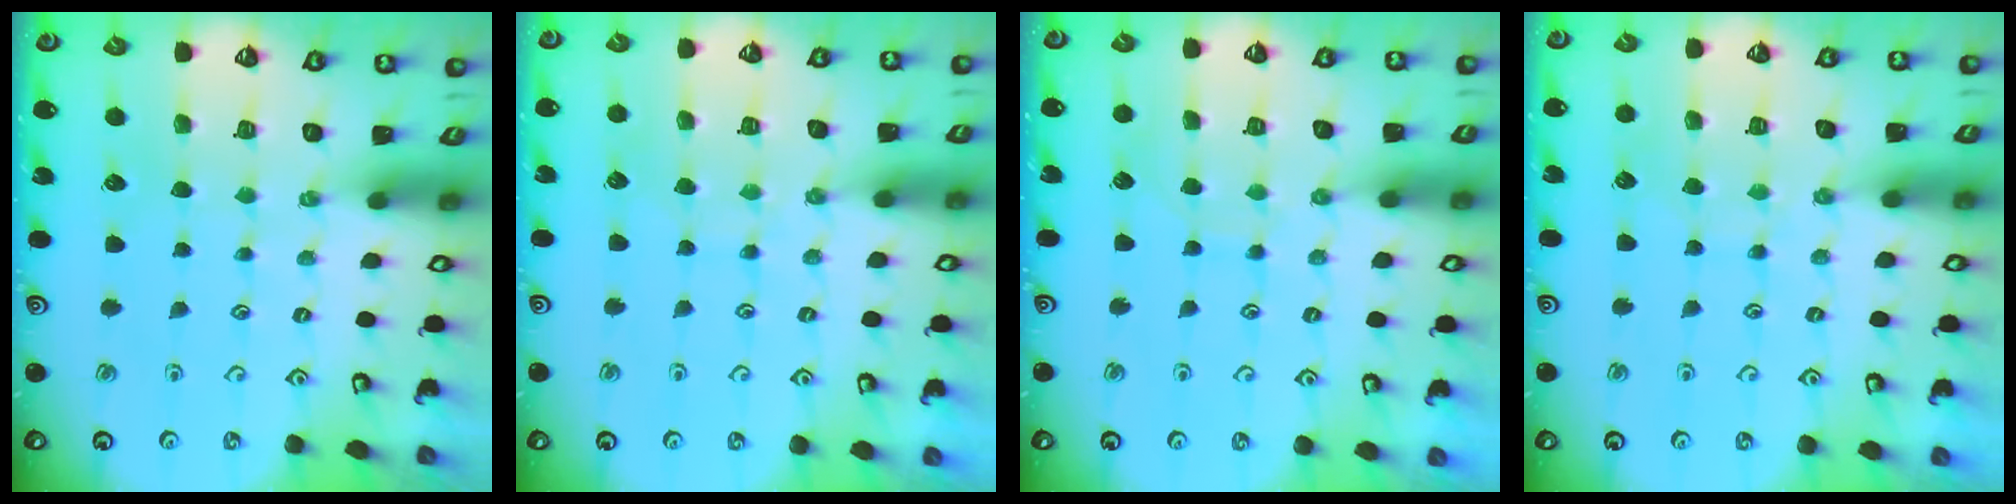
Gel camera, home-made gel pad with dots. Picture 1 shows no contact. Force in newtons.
{"total": 7.1, "press": 7.1, "slide": 0.5}
{"total": 6.4, "press": 6.4, "slide": 0.2}
{"total": 7.1, "press": 7.1, "slide": 0.5}